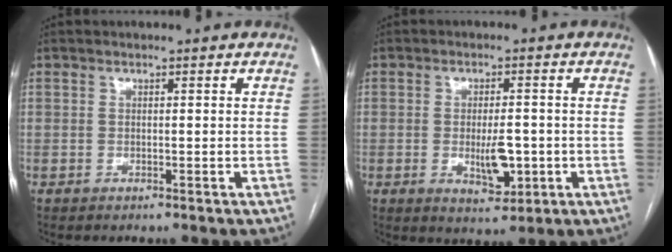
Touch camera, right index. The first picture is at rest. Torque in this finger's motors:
{"motor_torque": [-0.13, 0.06, 0.04, 0.04]}